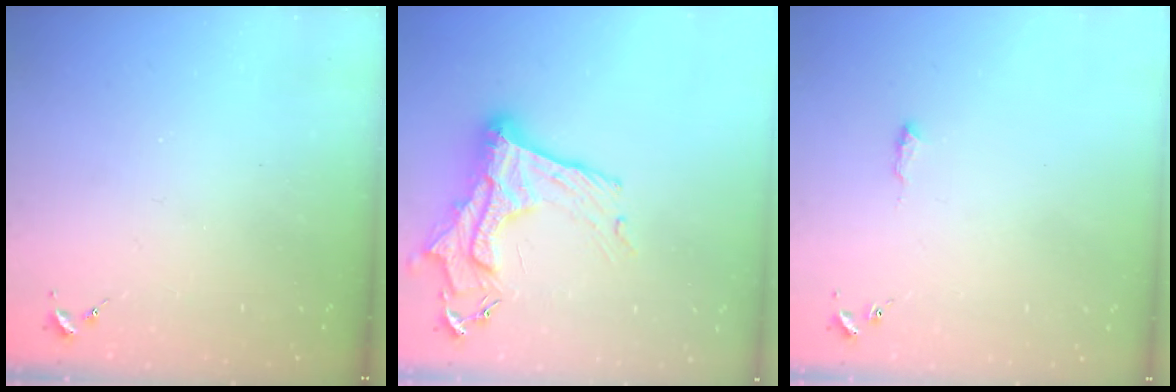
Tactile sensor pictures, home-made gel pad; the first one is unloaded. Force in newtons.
{"total": 17.3, "press": 17.3, "slide": 1.4}
{"total": 6.0, "press": 6.0, "slide": 0.6}